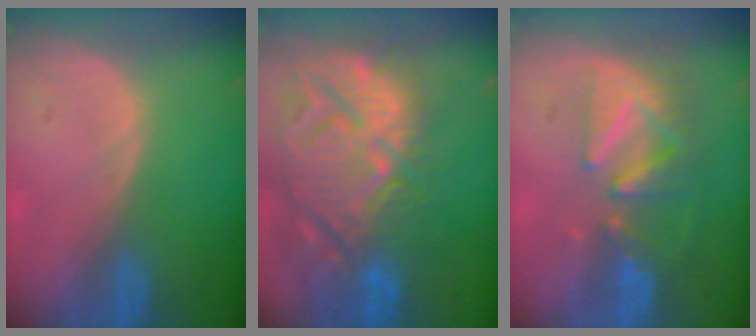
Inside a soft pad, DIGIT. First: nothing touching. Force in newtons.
{"total": 15.2, "press": 13.0, "slide": 7.8}
{"total": 8.5, "press": 8.0, "slide": 3.1}